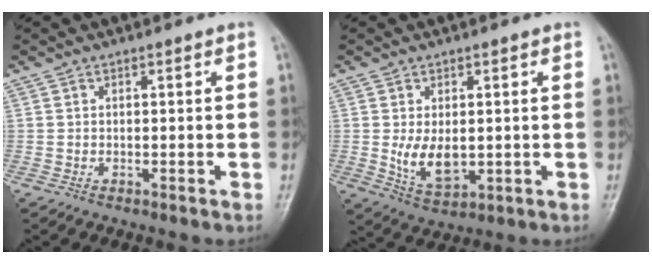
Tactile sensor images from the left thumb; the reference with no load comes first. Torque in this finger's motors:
{"motor_torque": [1.07, 1.07, 0.89, -0.29, 0.06]}